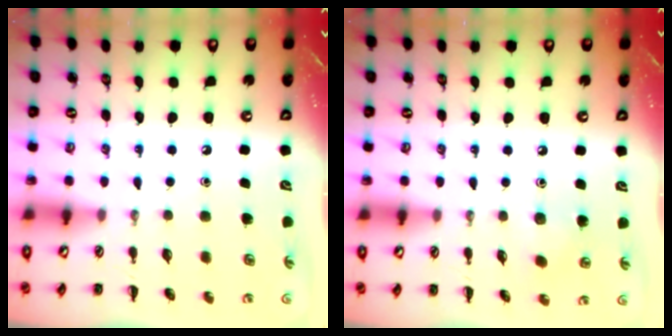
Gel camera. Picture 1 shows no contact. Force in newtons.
{"total": 4.1, "press": 3.9, "slide": 1.1}